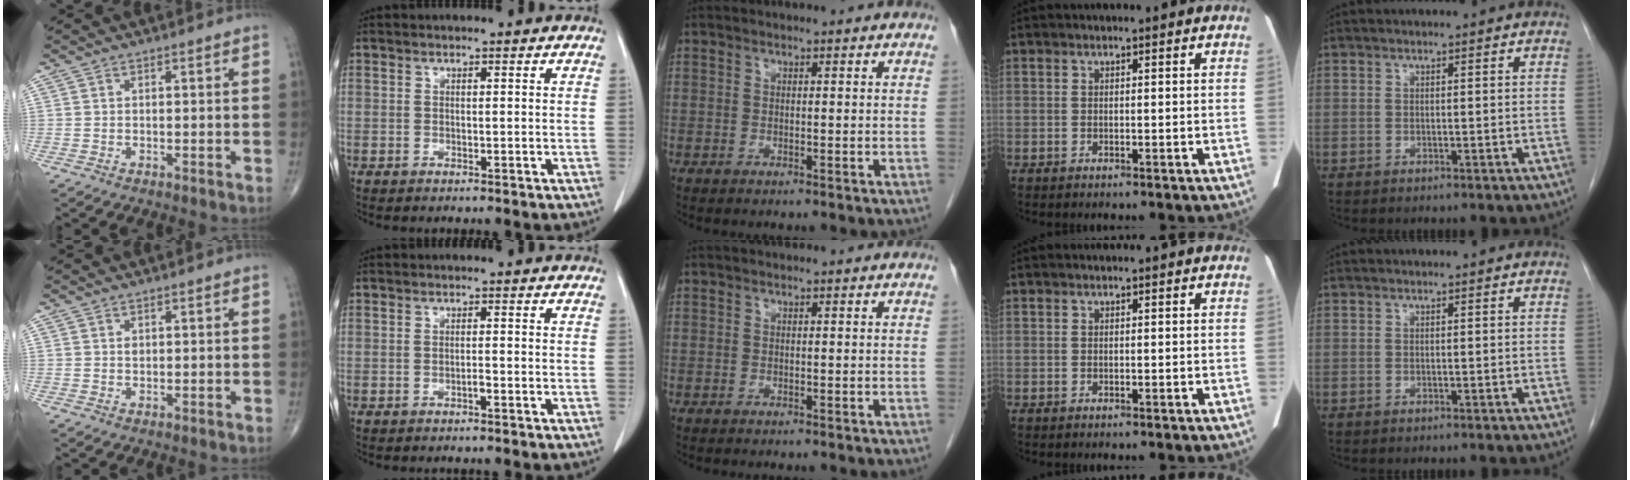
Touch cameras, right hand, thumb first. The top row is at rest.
{"thumb": {"total": 0.9, "force": [0.3, 0.7, 0.6], "torque": [-0.006, -0.001, 0.006]}, "index": {"total": 1.2, "force": [-0.6, 0.4, 0.9], "torque": [-0.020, 0.002, -0.009]}}